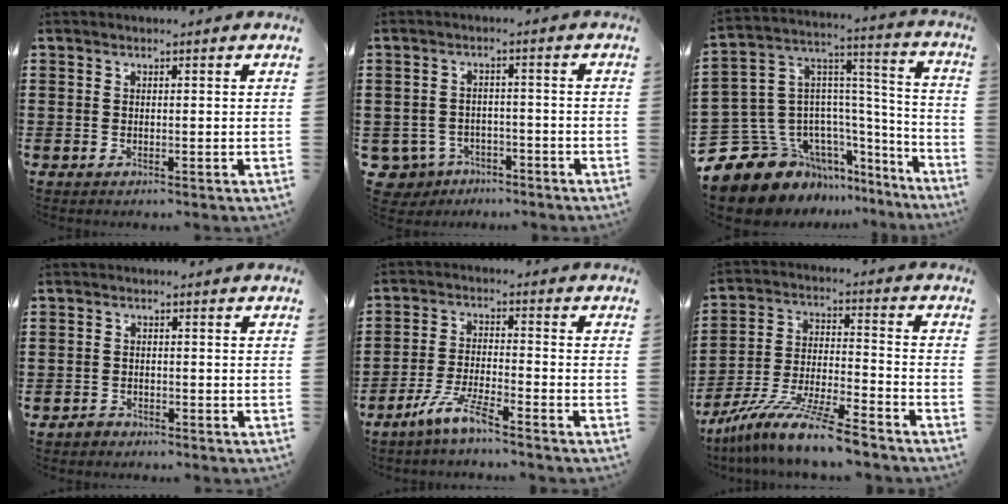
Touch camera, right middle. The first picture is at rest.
{"total": 3.5, "force": [-3.0, 1.8, 0.4], "torque": [-0.039, -0.004, -0.069]}
{"total": 14.6, "force": [-10.6, 8.9, 4.8], "torque": [-0.139, 0.009, -0.187]}
{"total": 1.5, "force": [-1.2, 0.8, 0.0], "torque": [-0.004, 0.000, -0.026]}
{"total": 5.9, "force": [-4.8, 0.5, 3.5], "torque": [-0.084, -0.013, -0.093]}
{"total": 10.9, "force": [-9.7, 0.1, 4.9], "torque": [-0.097, 0.009, -0.192]}